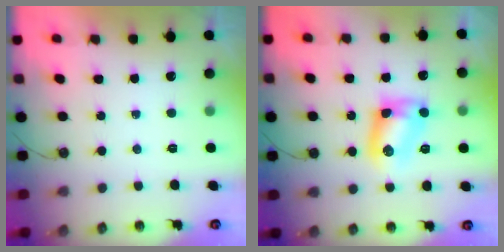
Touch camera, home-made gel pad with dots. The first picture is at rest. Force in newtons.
{"total": 10.3, "press": 9.6, "slide": 3.6}